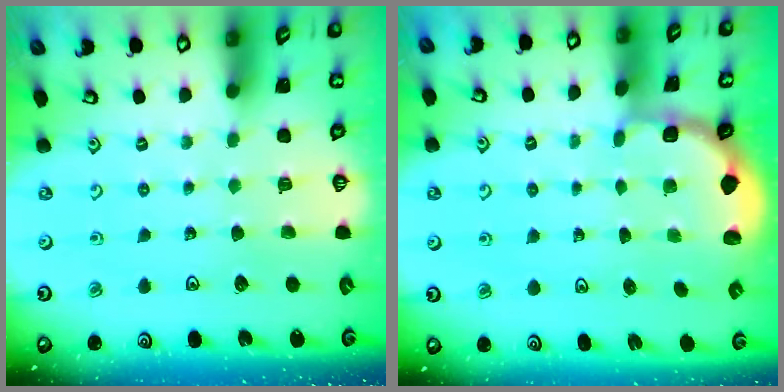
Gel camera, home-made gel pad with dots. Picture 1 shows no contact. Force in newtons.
{"total": 1.7, "press": 1.5, "slide": 0.7}